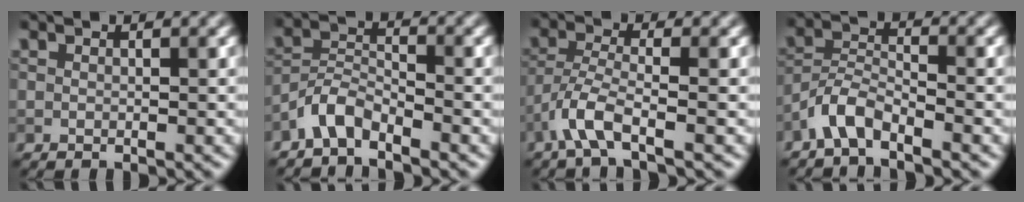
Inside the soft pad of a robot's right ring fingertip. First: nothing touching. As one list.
[{"total": 3.2, "force": [-2.7, 1.0, 1.3], "torque": [-0.025, 0.011, -0.062]}, {"total": 3.8, "force": [-2.4, 0.8, 2.9], "torque": [-0.061, 0.002, -0.059]}, {"total": 3.3, "force": [-2.7, 1.0, 1.7], "torque": [-0.033, 0.010, -0.062]}]